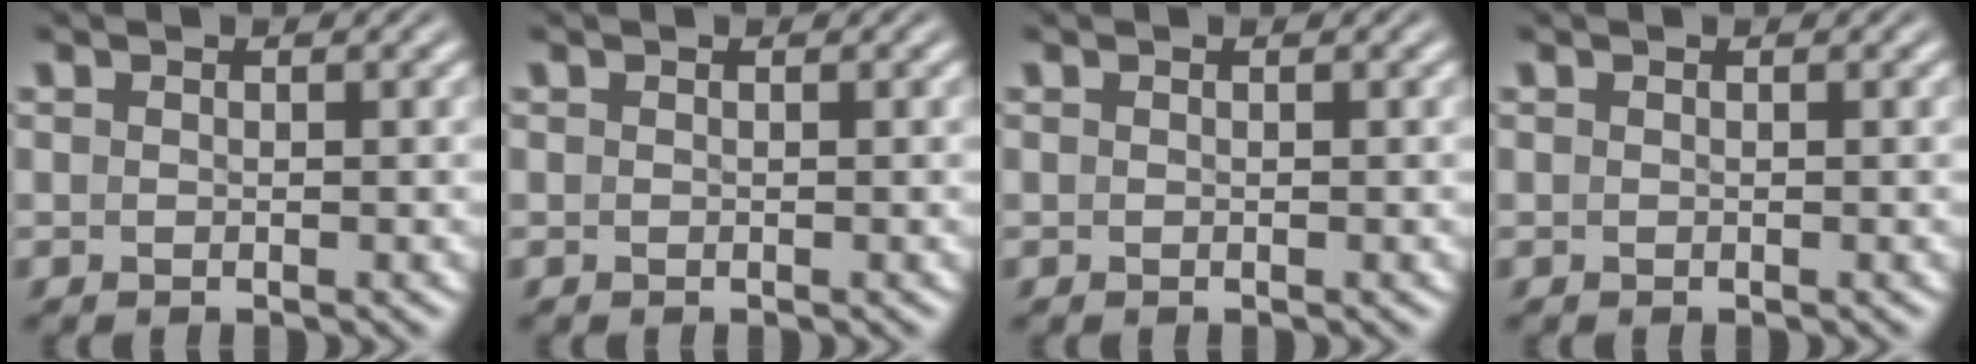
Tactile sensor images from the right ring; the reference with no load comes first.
{"total": 0.0}
{"total": 0.0}
{"total": 0.0}